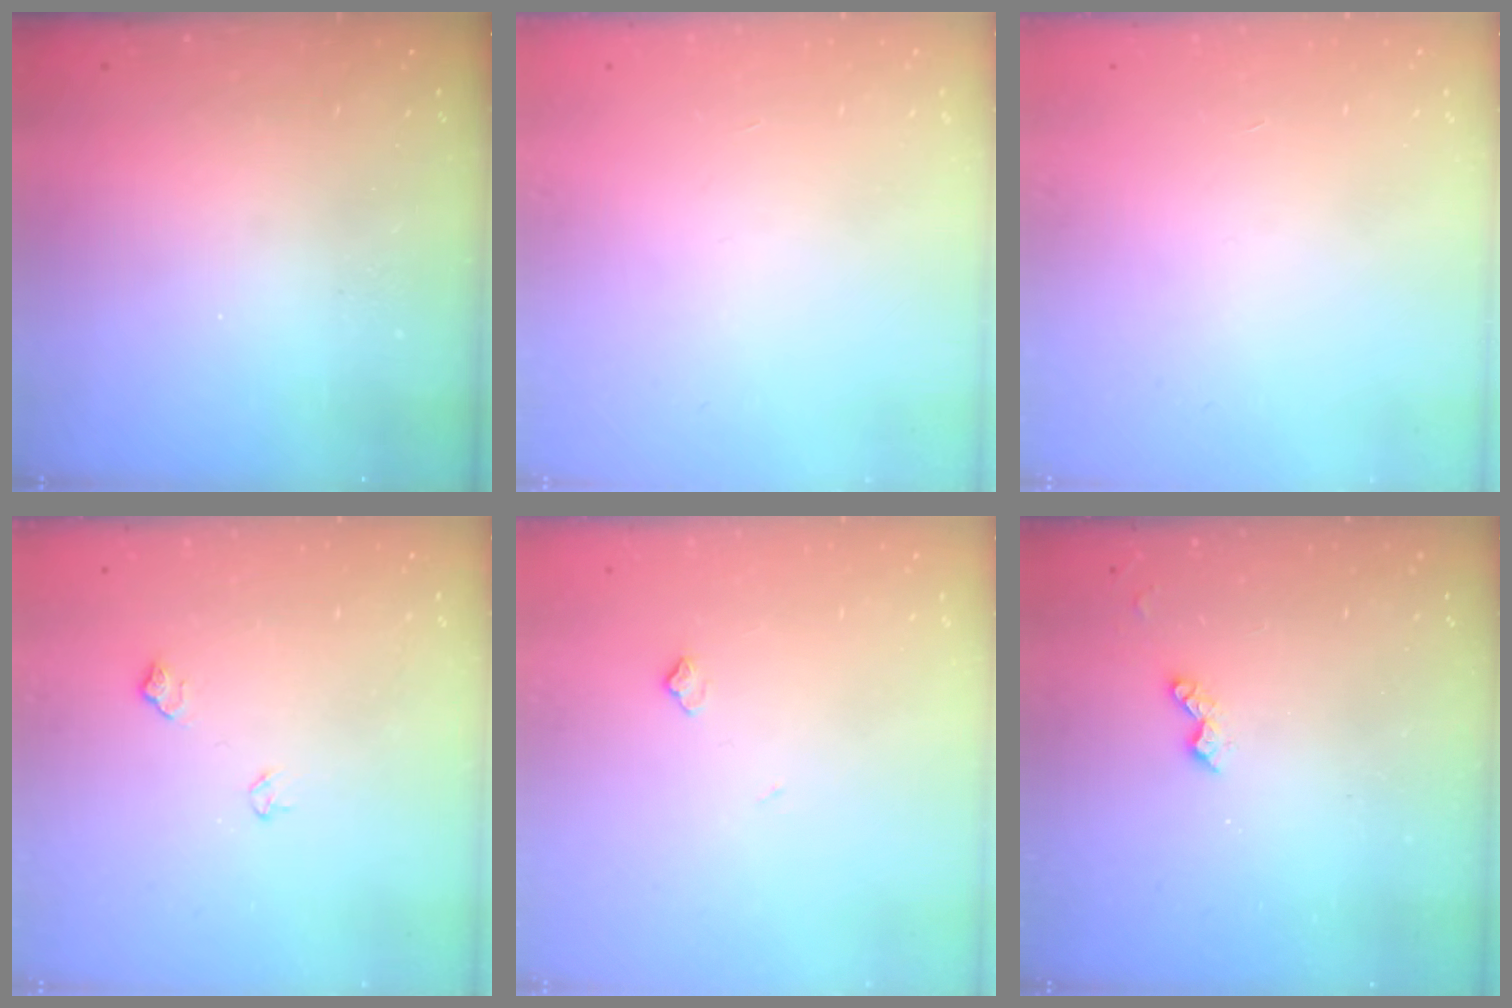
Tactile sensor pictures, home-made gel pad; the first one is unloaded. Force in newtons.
{"total": 0.0}
{"total": 0.0}
{"total": 6.2, "press": 6.1, "slide": 0.8}
{"total": 6.0, "press": 5.9, "slide": 0.8}
{"total": 3.6, "press": 3.5, "slide": 0.6}